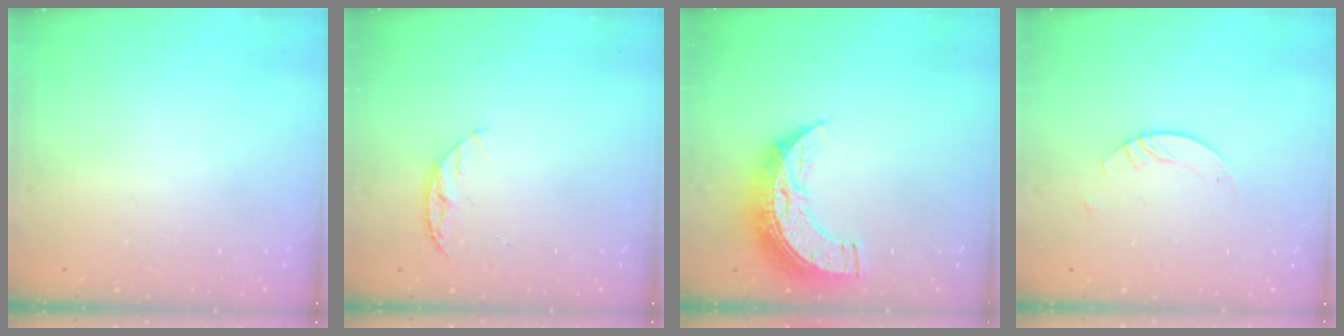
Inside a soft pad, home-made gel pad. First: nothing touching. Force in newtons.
{"total": 6.1, "press": 6.0, "slide": 0.7}
{"total": 12.2, "press": 12.2, "slide": 0.9}
{"total": 3.0, "press": 3.0, "slide": 0.3}